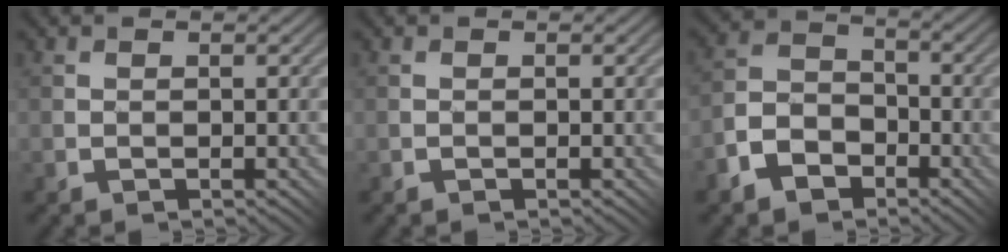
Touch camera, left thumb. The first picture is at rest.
{"total": 0.0}
{"total": 6.5, "force": [-4.2, 4.1, 2.9], "torque": [-0.064, -0.001, -0.092]}